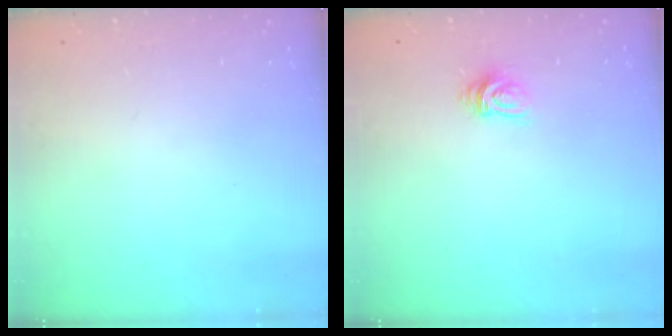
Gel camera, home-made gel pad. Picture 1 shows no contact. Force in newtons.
{"total": 5.6, "press": 5.6, "slide": 0.7}